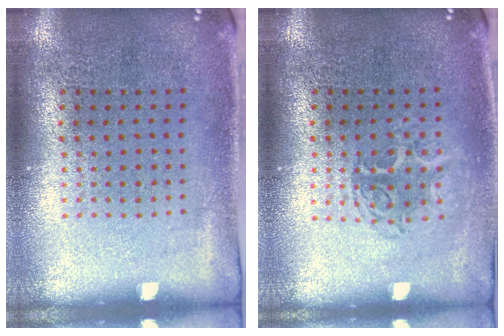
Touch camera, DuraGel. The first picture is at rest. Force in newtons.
{"total": 1.3, "press": 1.1, "slide": 0.7}